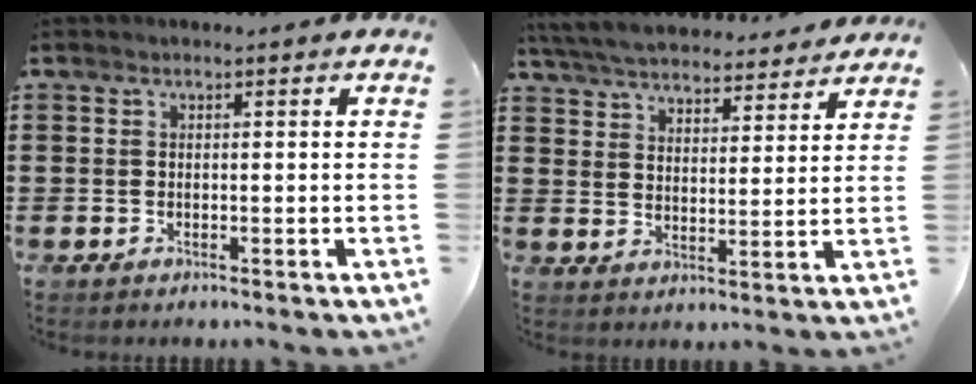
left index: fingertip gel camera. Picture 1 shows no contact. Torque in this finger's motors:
{"motor_torque": [1.20, -0.94, 1.05, 0.21]}